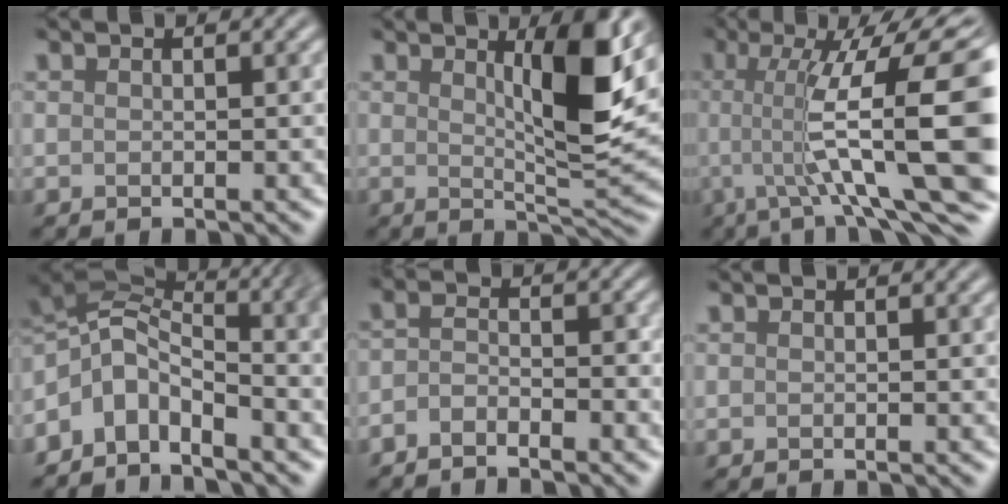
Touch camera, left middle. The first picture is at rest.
{"total": 5.5, "force": [1.1, 0.2, 5.4], "torque": [-0.096, -0.012, 0.040]}
{"total": 12.8, "force": [-0.2, 2.6, 12.5], "torque": [-0.192, 0.008, 0.017]}
{"total": 6.5, "force": [-3.6, 2.5, 4.8], "torque": [-0.096, 0.011, -0.071]}
{"total": 2.3, "force": [-2.3, -0.1, 0.2], "torque": [-0.026, -0.002, -0.032]}
{"total": 0.0}